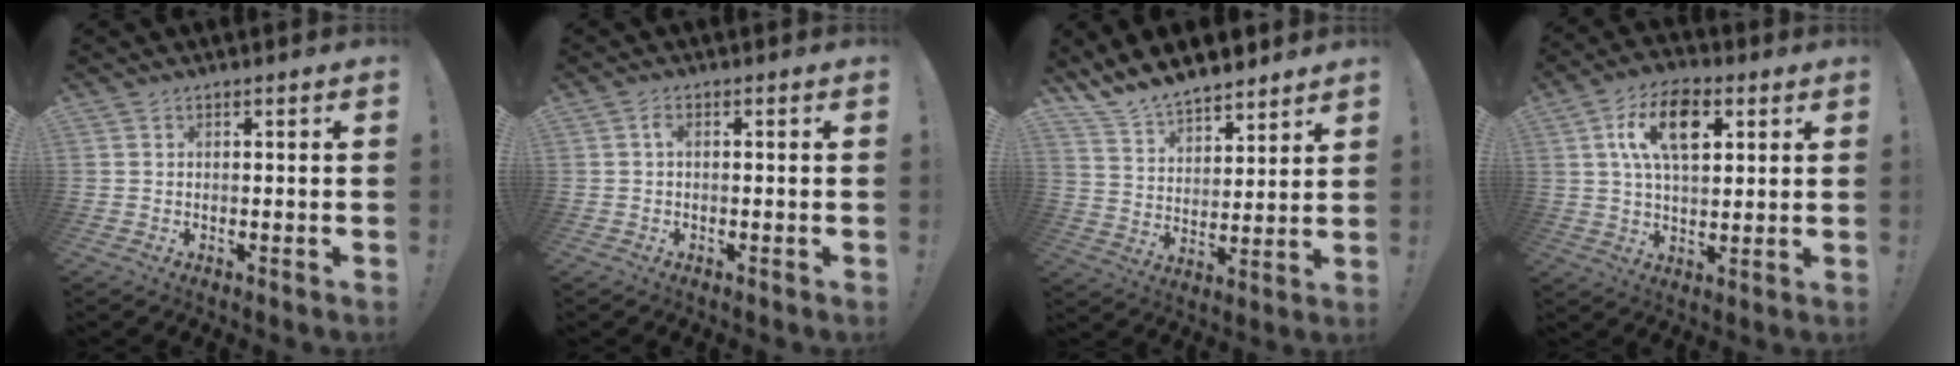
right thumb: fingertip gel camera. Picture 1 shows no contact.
{"total": 1.6, "force": [0.0, 0.5, 1.5], "torque": [-0.035, 0.007, -0.001]}
{"total": 10.1, "force": [9.3, 3.3, 2.1], "torque": [-0.068, -0.079, 0.177]}
{"total": 14.7, "force": [5.1, 8.3, 11.0], "torque": [-0.172, 0.006, 0.092]}